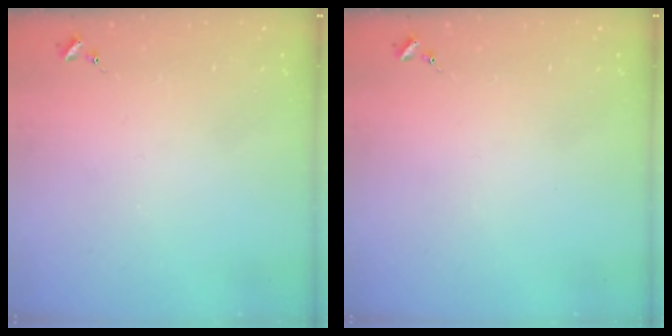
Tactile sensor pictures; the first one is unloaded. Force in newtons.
{"total": 0.0}